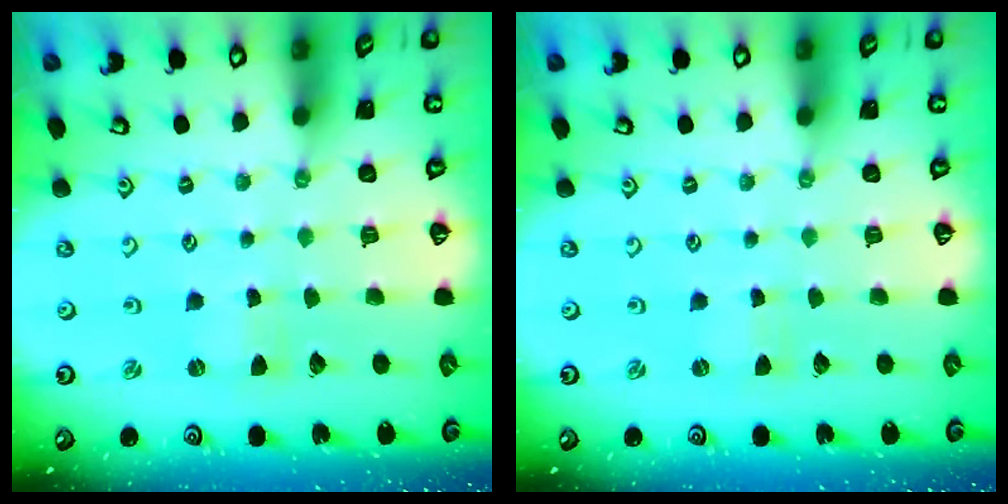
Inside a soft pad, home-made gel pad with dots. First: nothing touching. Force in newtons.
{"total": 0.0}